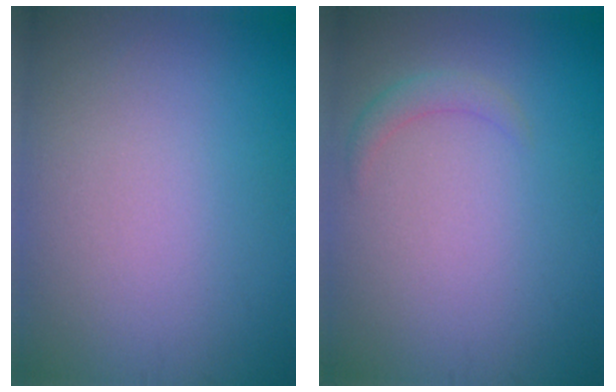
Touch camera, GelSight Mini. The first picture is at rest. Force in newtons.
{"total": 1.3, "press": 1.3, "slide": 0.1}